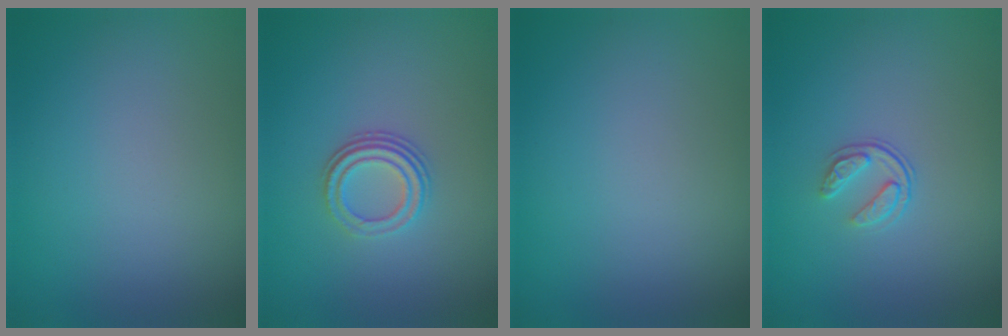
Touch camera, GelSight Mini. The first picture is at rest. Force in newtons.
{"total": 3.0, "press": 2.2, "slide": 2.0}
{"total": 0.0}
{"total": 1.7, "press": 1.1, "slide": 1.3}